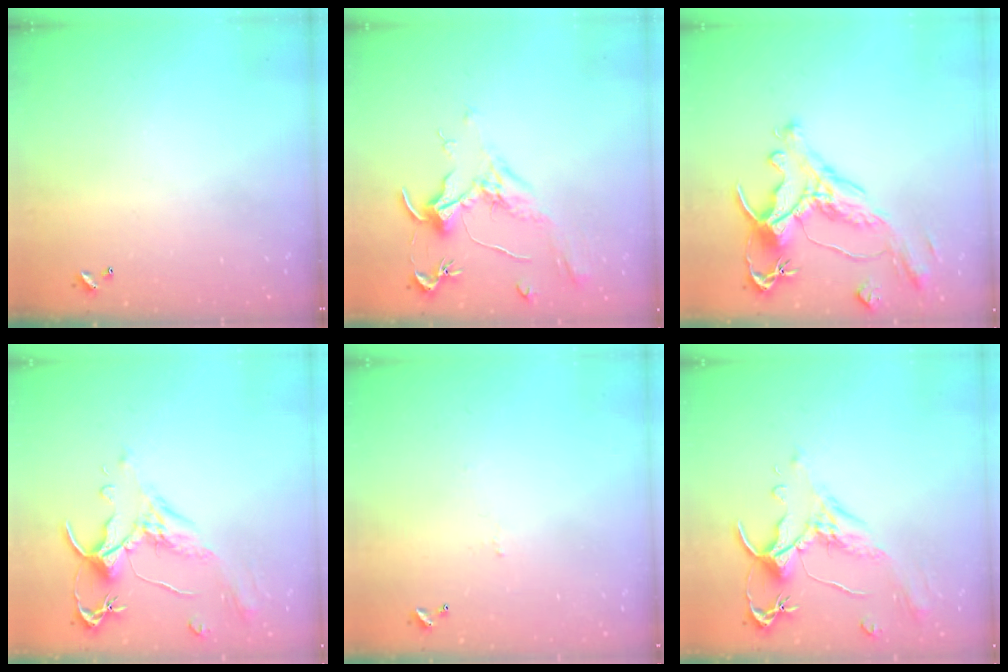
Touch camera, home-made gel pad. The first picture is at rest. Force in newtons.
{"total": 1.8, "press": 1.6, "slide": 0.9}
{"total": 1.6, "press": 1.0, "slide": 1.3}
{"total": 1.5, "press": 1.0, "slide": 1.1}
{"total": 1.7, "press": 1.6, "slide": 0.3}
{"total": 1.5, "press": 1.0, "slide": 1.1}